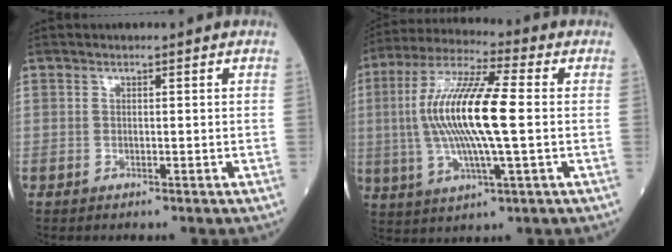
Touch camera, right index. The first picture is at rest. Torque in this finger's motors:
{"motor_torque": [2.14, 0.00, 1.06, 0.21]}